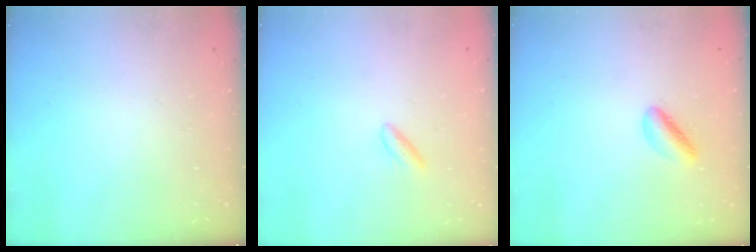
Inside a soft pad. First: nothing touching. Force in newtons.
{"total": 2.7, "press": 2.4, "slide": 1.1}
{"total": 4.8, "press": 4.7, "slide": 0.9}